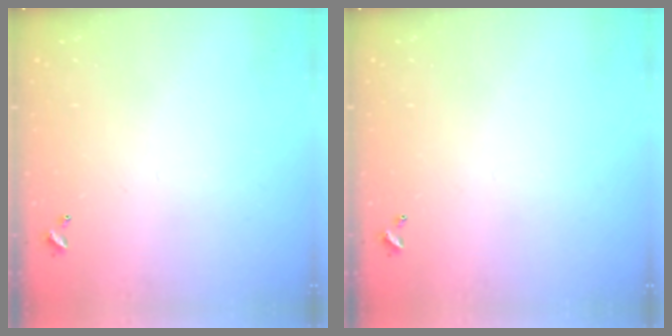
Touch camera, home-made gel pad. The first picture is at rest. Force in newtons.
{"total": 0.0}